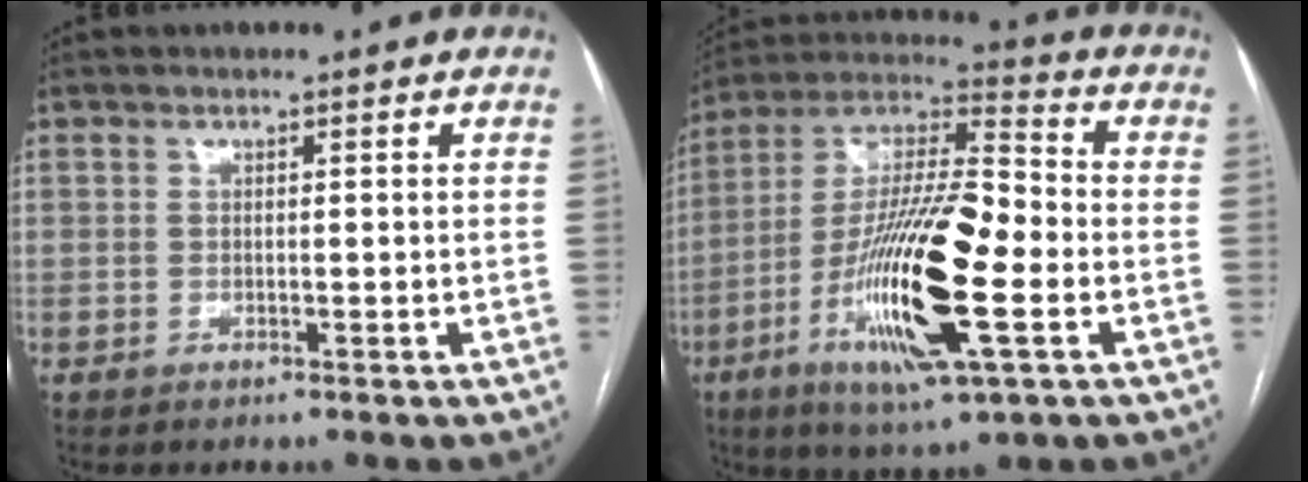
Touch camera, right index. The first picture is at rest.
{"total": 21.6, "force": [-5.9, 3.4, 20.5], "torque": [-0.404, -0.016, -0.105]}